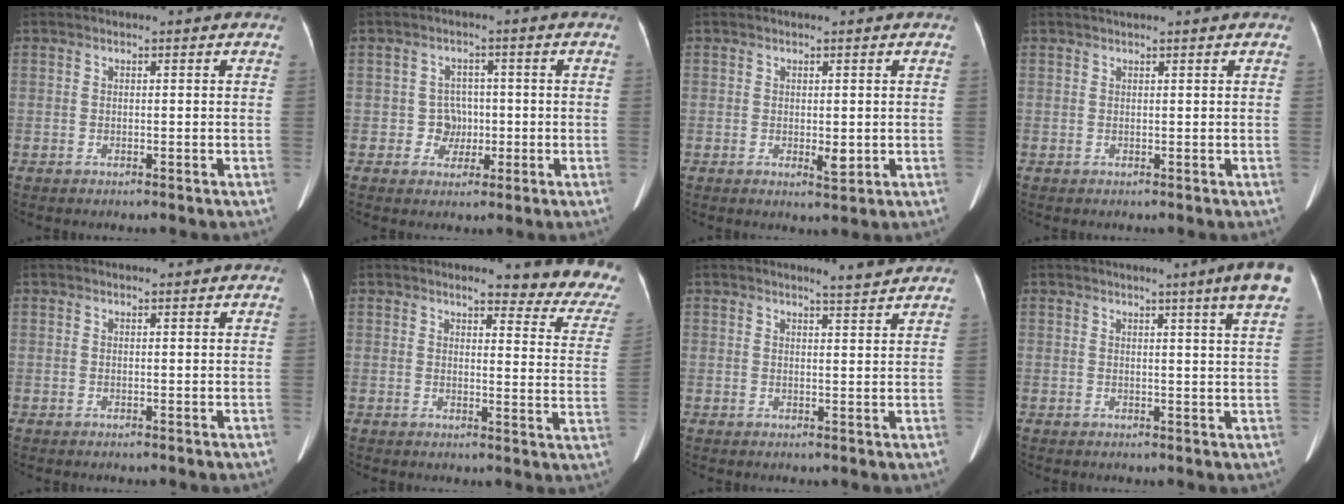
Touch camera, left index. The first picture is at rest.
{"total": 3.3, "force": [-0.4, 3.2, 0.6], "torque": [-0.003, 0.010, -0.001]}
{"total": 2.1, "force": [0.3, 0.9, 1.9], "torque": [-0.028, -0.006, 0.009]}
{"total": 1.9, "force": [1.8, 0.0, 0.8], "torque": [-0.009, 0.024, 0.033]}
{"total": 0.6, "force": [0.6, 0.0, 0.1], "torque": [-0.008, 0.008, 0.012]}
{"total": 13.8, "force": [13.1, 2.3, 3.9], "torque": [-0.007, -0.070, 0.113]}
{"total": 2.6, "force": [2.5, -0.5, 0.4], "torque": [-0.015, -0.010, 0.037]}
{"total": 5.9, "force": [4.0, -1.0, 4.3], "torque": [-0.059, -0.009, 0.038]}